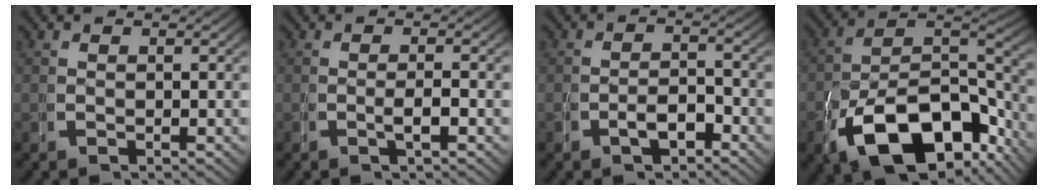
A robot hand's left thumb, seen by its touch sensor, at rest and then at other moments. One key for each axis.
{"total": 1.7, "fx": -0.7, "fy": 0.4, "fz": 1.5, "tx": -0.028, "ty": 0.003, "tz": -0.015}
{"total": 2.8, "fx": -1.7, "fy": 1.3, "fz": 1.8, "tx": -0.026, "ty": -0.004, "tz": -0.030}
{"total": 14.7, "fx": -5.1, "fy": 8.9, "fz": 10.5, "tx": -0.197, "ty": -0.051, "tz": -0.060}